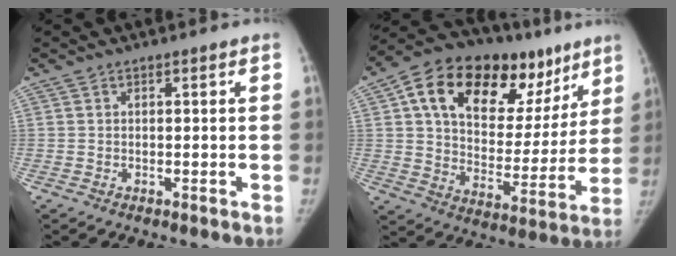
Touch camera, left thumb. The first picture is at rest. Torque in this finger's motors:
{"motor_torque": [0.31, 0.52, 1.92, -0.85, 0.48]}